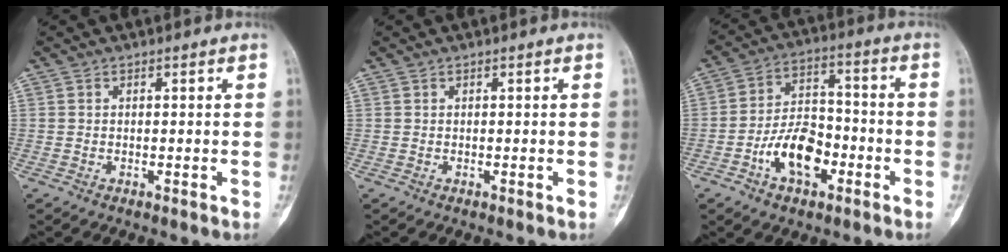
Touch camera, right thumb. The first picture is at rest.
{"total": 0.0}
{"total": 11.9, "force": [-4.6, 6.9, 8.5], "torque": [-0.124, 0.039, -0.082]}